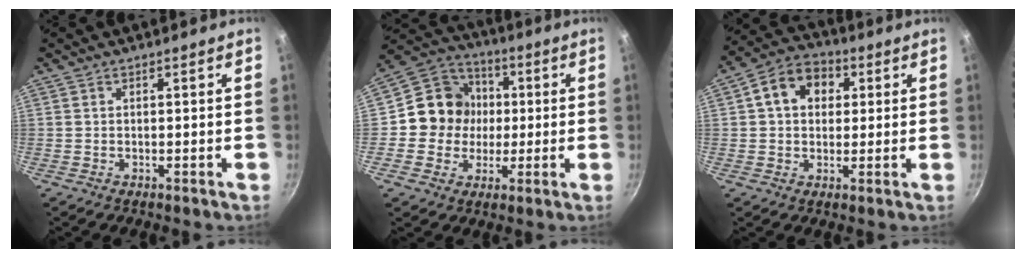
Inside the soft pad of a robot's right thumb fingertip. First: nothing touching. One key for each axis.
{"total": 12.3, "fx": 0.3, "fy": 11.5, "fz": 4.3, "tx": -0.034, "ty": 0.022, "tz": -0.013}
{"total": 10.4, "fx": 2.7, "fy": 7.9, "fz": 6.1, "tx": -0.071, "ty": 0.017, "tz": 0.028}